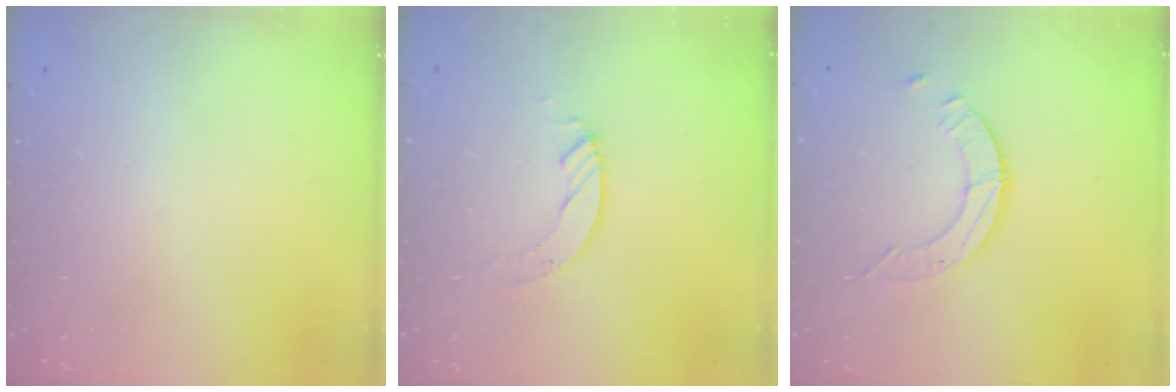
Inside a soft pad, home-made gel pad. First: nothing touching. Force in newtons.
{"total": 3.5, "press": 3.5, "slide": 0.4}
{"total": 3.6, "press": 3.6, "slide": 0.4}